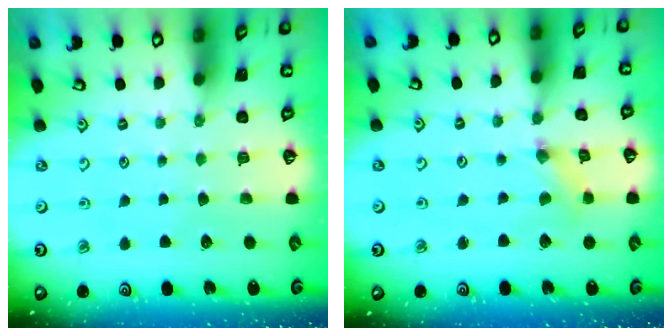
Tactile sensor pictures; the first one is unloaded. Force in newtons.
{"total": 0.8, "press": 0.7, "slide": 0.3}